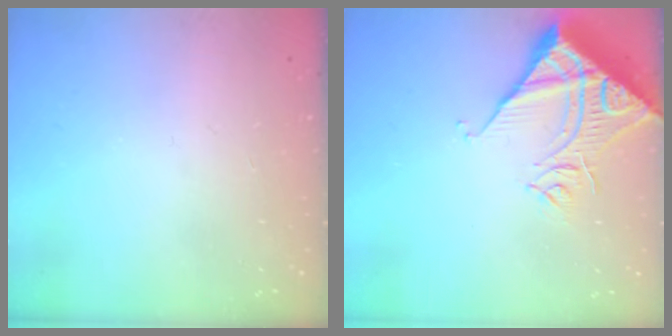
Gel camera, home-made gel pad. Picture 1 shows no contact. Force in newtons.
{"total": 13.9, "press": 13.8, "slide": 1.7}